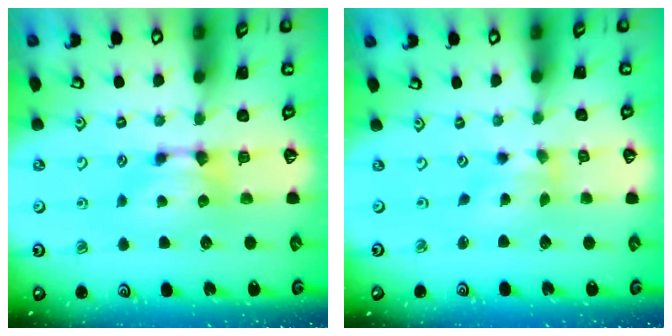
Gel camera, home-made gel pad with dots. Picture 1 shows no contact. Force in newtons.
{"total": 1.2, "press": 0.3, "slide": 1.1}